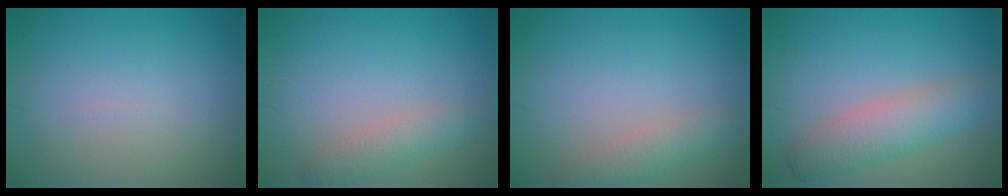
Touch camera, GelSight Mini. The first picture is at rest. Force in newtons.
{"total": 2.1, "press": 2.1, "slide": 0.1}
{"total": 2.4, "press": 2.4, "slide": 0.2}
{"total": 4.1, "press": 4.1, "slide": 0.1}